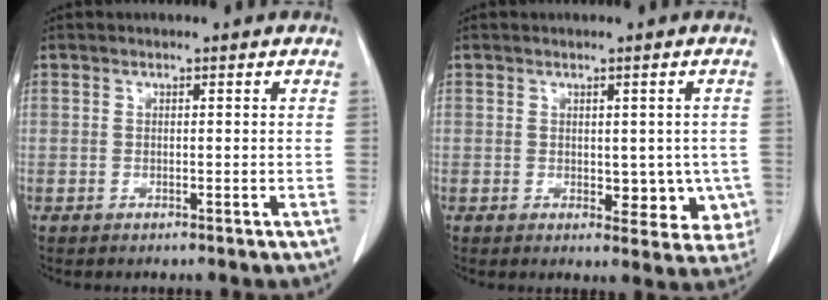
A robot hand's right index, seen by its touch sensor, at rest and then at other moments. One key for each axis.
{"total": 6.2, "fx": -0.7, "fy": 3.8, "fz": 4.8, "tx": -0.027, "ty": 0.001, "tz": -0.001}